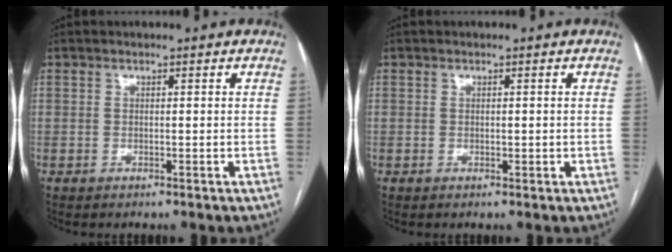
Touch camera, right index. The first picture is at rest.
{"total": 0.8, "force": [0.1, 0.5, 0.6], "torque": [-0.008, -0.002, 0.003]}